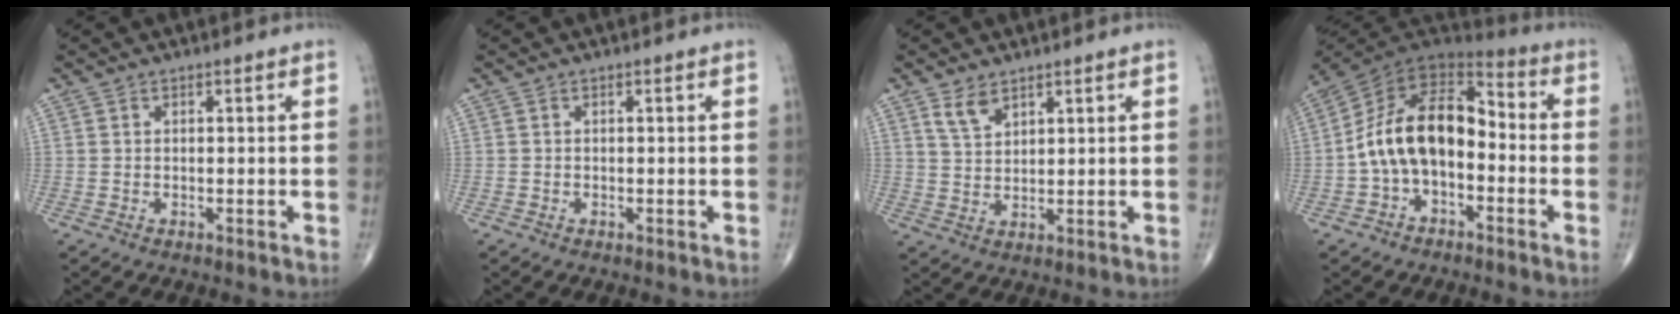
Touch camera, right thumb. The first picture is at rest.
{"total": 0.0}
{"total": 4.0, "force": [2.7, 2.0, 2.2], "torque": [-0.033, -0.017, 0.059]}
{"total": 15.6, "force": [-2.4, 9.5, 12.2], "torque": [-0.193, 0.058, -0.054]}